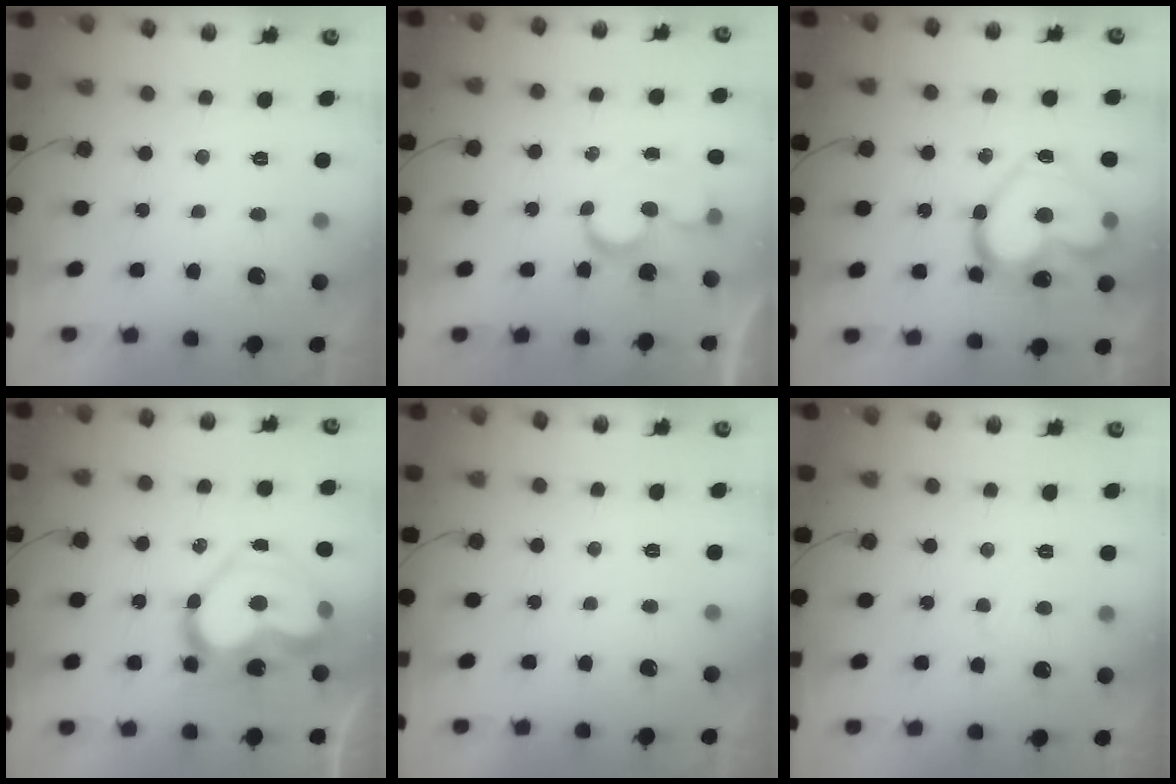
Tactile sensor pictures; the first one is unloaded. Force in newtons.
{"total": 5.6, "press": 5.5, "slide": 0.4}
{"total": 21.0, "press": 20.9, "slide": 1.9}
{"total": 20.1, "press": 19.9, "slide": 2.2}
{"total": 0.0}
{"total": 3.1, "press": 3.1, "slide": 0.4}